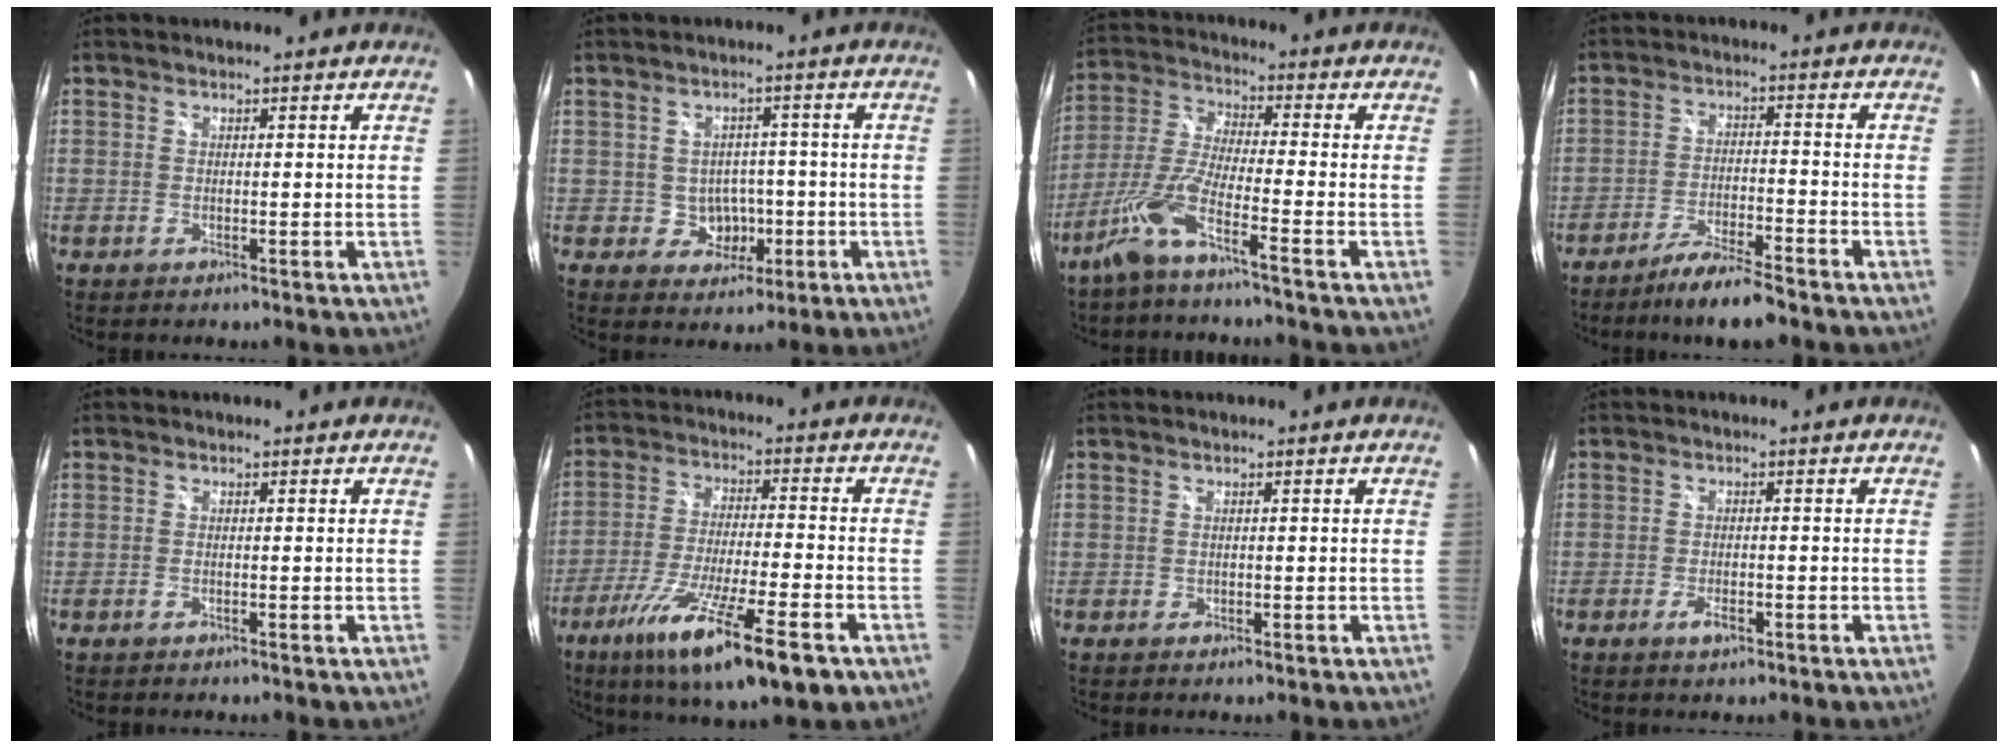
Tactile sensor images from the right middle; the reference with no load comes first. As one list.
[{"total": 4.8, "force": [-1.1, 4.4, 1.4], "torque": [-0.033, 0.016, 0.000]}, {"total": 8.0, "force": [-5.2, -0.1, 6.1], "torque": [-0.135, -0.002, -0.102]}, {"total": 8.4, "force": [-7.1, 0.5, 4.4], "torque": [-0.094, -0.006, -0.119]}, {"total": 0.5, "force": [-0.4, 0.1, 0.4], "torque": [-0.006, 0.000, -0.009]}, {"total": 18.0, "force": [-10.2, 2.6, 14.6], "torque": [-0.276, -0.056, -0.175]}, {"total": 0.0}, {"total": 2.5, "force": [-1.4, 0.9, 1.8], "torque": [-0.036, -0.003, -0.024]}]